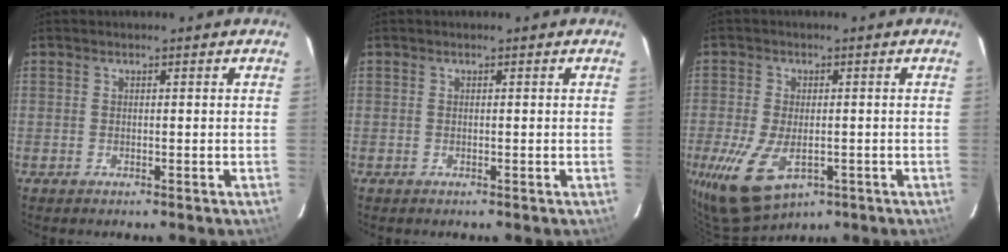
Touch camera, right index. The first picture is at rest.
{"total": 0.0}
{"total": 11.6, "force": [-4.3, 6.5, 8.7], "torque": [-0.192, -0.036, -0.068]}